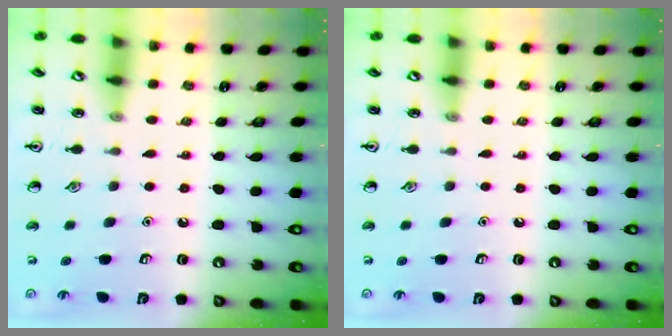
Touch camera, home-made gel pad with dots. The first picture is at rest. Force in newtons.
{"total": 0.0}